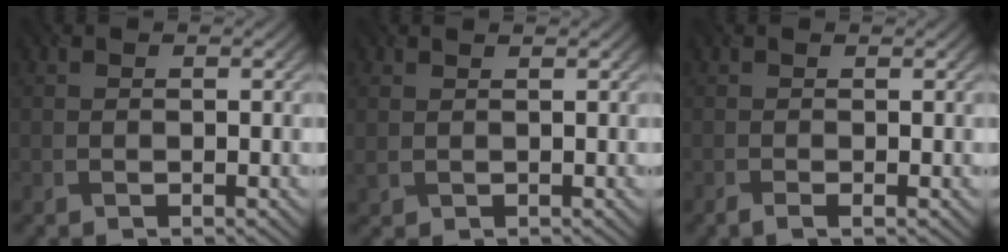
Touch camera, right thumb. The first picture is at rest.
{"total": 1.3, "force": [1.0, 0.3, 0.7], "torque": [-0.022, 0.001, 0.023]}
{"total": 1.1, "force": [-0.3, 0.1, 1.0], "torque": [-0.021, 0.000, -0.008]}